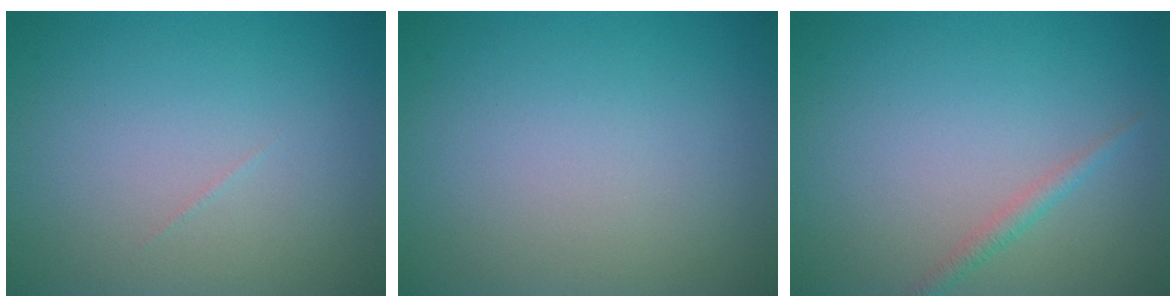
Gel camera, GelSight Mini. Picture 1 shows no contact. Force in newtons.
{"total": 0.0}
{"total": 1.2, "press": 1.2, "slide": 0.1}